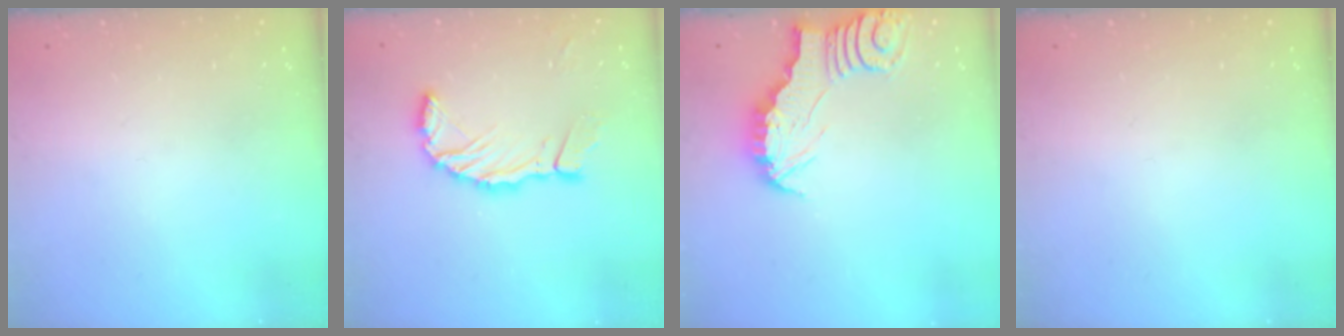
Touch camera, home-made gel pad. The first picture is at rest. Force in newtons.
{"total": 10.5, "press": 10.3, "slide": 2.0}
{"total": 2.9, "press": 2.9, "slide": 0.3}
{"total": 0.0}